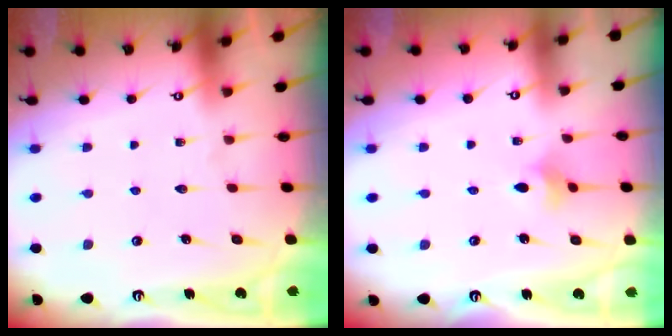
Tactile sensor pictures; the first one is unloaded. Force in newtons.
{"total": 3.7, "press": 3.7, "slide": 0.7}